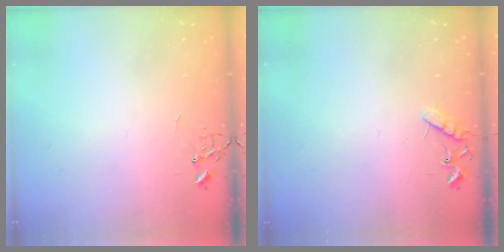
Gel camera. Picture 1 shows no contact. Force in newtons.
{"total": 8.0, "press": 8.0, "slide": 0.4}